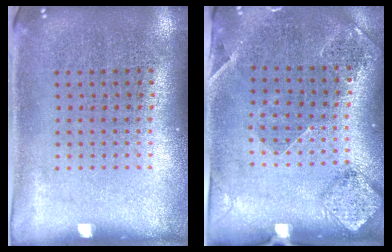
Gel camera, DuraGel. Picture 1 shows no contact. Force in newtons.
{"total": 1.5, "press": 1.4, "slide": 0.4}